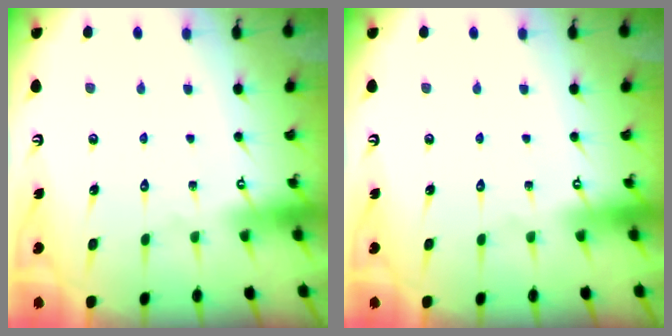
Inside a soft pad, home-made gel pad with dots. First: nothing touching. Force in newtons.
{"total": 0.0}